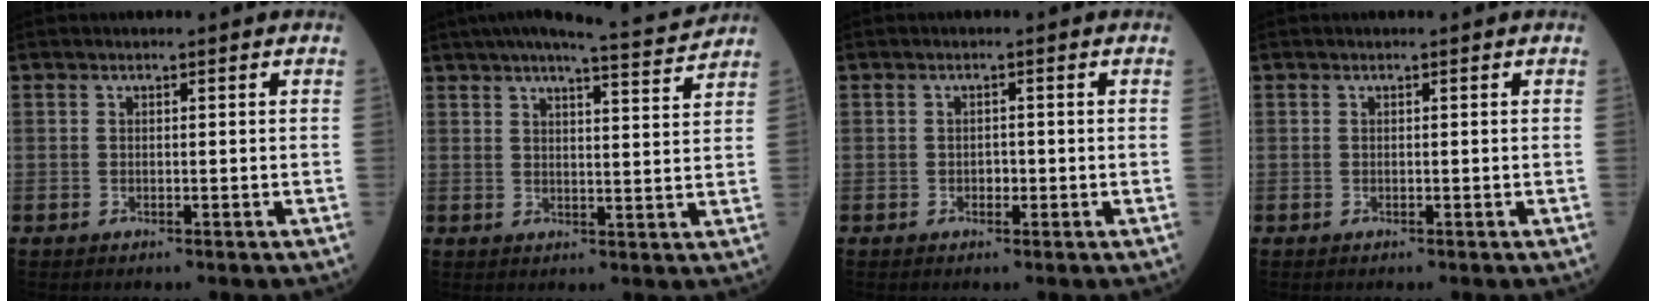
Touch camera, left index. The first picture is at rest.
{"total": 11.9, "force": [11.0, -0.5, 4.5], "torque": [-0.070, -0.006, 0.141]}
{"total": 1.1, "force": [-0.3, 0.7, 0.7], "torque": [-0.011, 0.003, -0.006]}
{"total": 0.0}